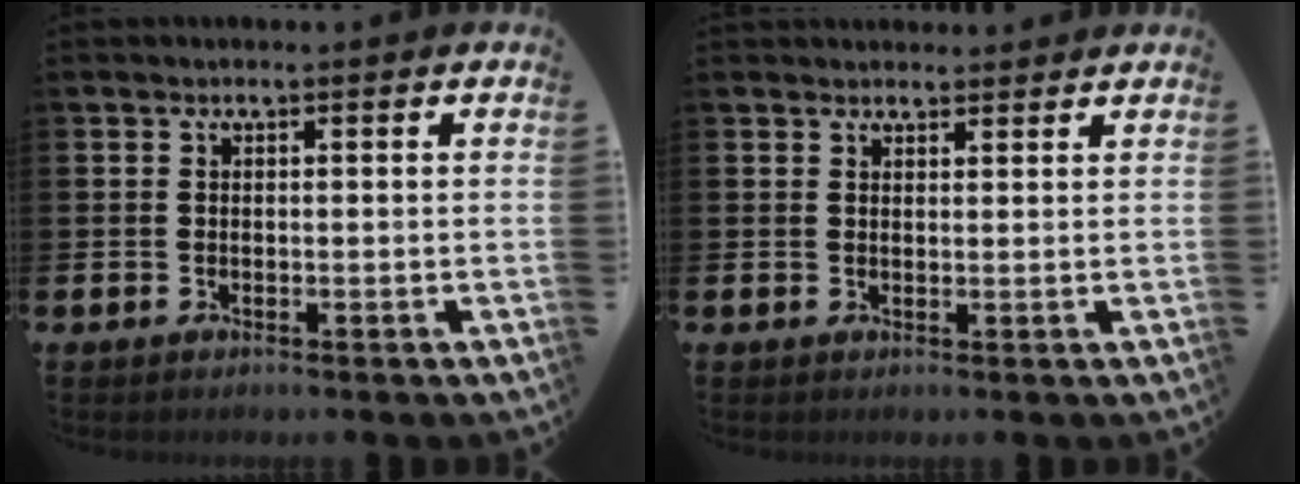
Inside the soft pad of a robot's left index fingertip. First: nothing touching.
{"total": 1.9, "force": [1.8, 0.5, -0.1], "torque": [0.010, -0.006, 0.033]}